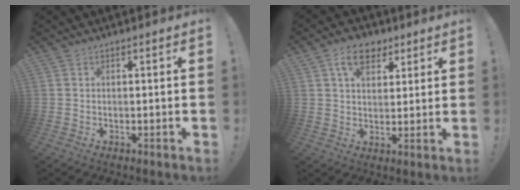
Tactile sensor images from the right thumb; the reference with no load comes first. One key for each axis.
{"total": 9.4, "fx": 4.9, "fy": 6.2, "fz": 5.1, "tx": -0.072, "ty": -0.009, "tz": 0.091}